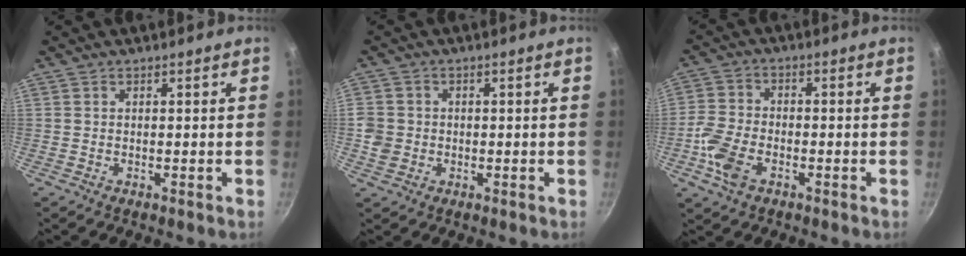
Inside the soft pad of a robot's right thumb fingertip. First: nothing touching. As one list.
[{"total": 4.3, "force": [-0.6, 3.8, 1.8], "torque": [-0.026, 0.006, -0.012]}, {"total": 8.0, "force": [-3.2, 4.8, 5.5], "torque": [-0.115, 0.017, -0.072]}]